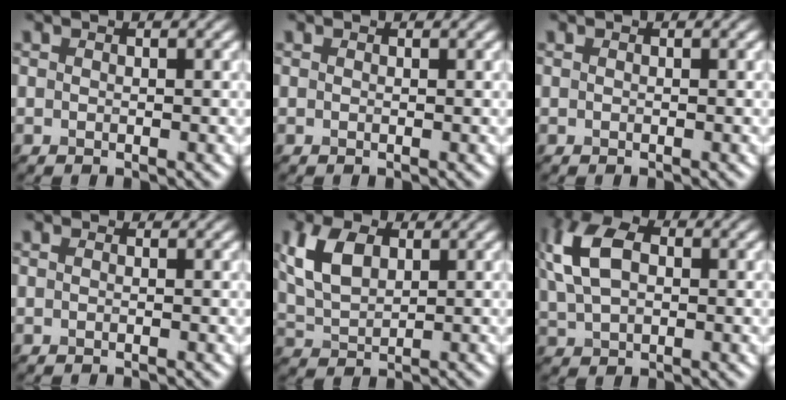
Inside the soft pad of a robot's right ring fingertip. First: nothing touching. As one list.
[{"total": 0.0}, {"total": 0.0}, {"total": 1.3, "force": [0.0, 1.0, 0.9], "torque": [0.004, 0.006, -0.018]}, {"total": 4.5, "force": [1.6, 2.9, 3.0], "torque": [-0.086, 0.015, 0.050]}, {"total": 5.4, "force": [1.4, 3.6, 3.8], "torque": [-0.109, 0.021, 0.040]}]